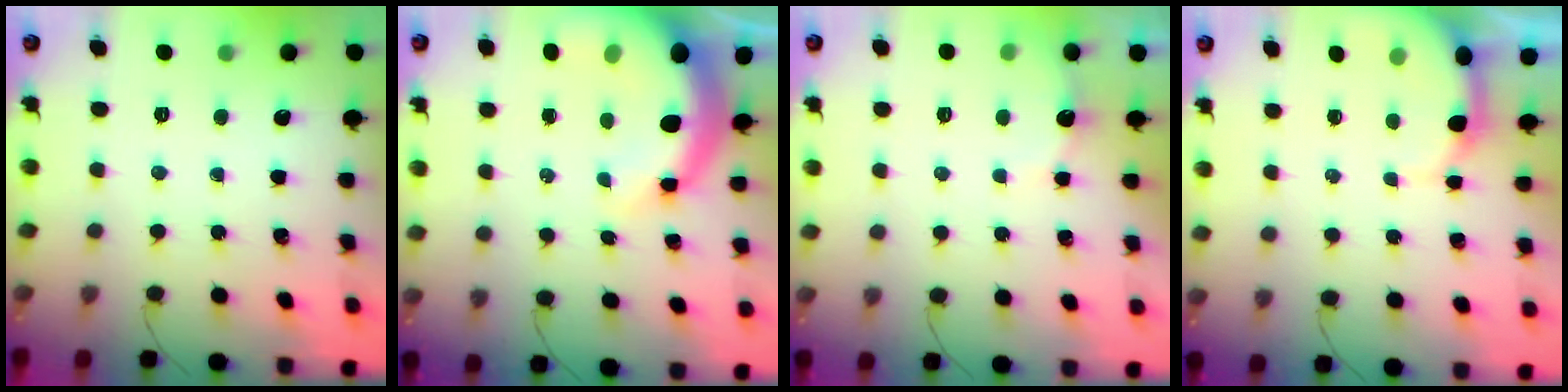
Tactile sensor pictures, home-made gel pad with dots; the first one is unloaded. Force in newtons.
{"total": 8.5, "press": 8.2, "slide": 2.1}
{"total": 2.8, "press": 2.6, "slide": 0.8}
{"total": 4.8, "press": 4.7, "slide": 0.8}